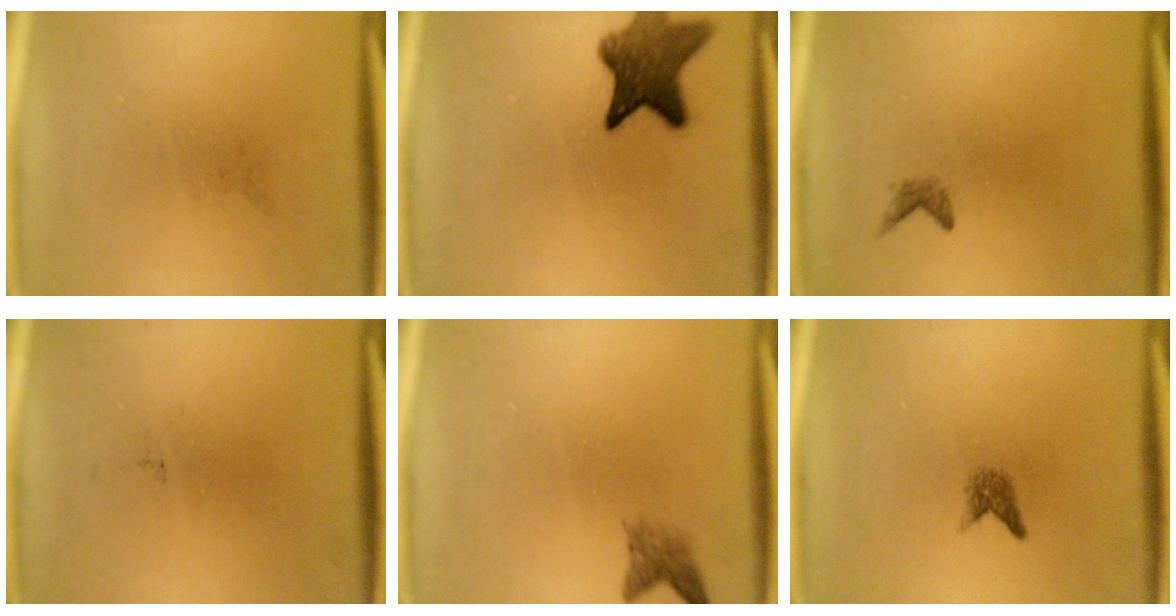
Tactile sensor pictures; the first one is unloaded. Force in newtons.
{"total": 8.3}
{"total": 0.9}
{"total": 0.0}
{"total": 2.0}
{"total": 1.5}